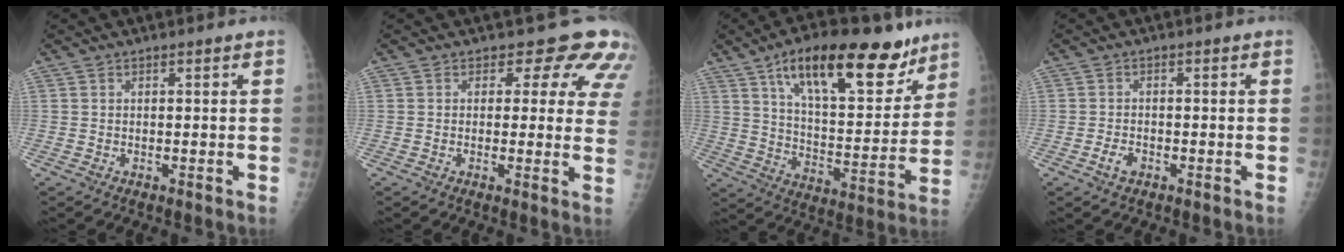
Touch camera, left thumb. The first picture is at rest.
{"total": 9.3, "force": [6.3, 5.3, 4.1], "torque": [-0.001, -0.023, 0.044]}
{"total": 24.4, "force": [14.6, 9.8, 16.8], "torque": [-0.216, -0.045, 0.235]}
{"total": 2.6, "force": [-1.4, 1.6, 1.4], "torque": [-0.026, 0.009, -0.025]}